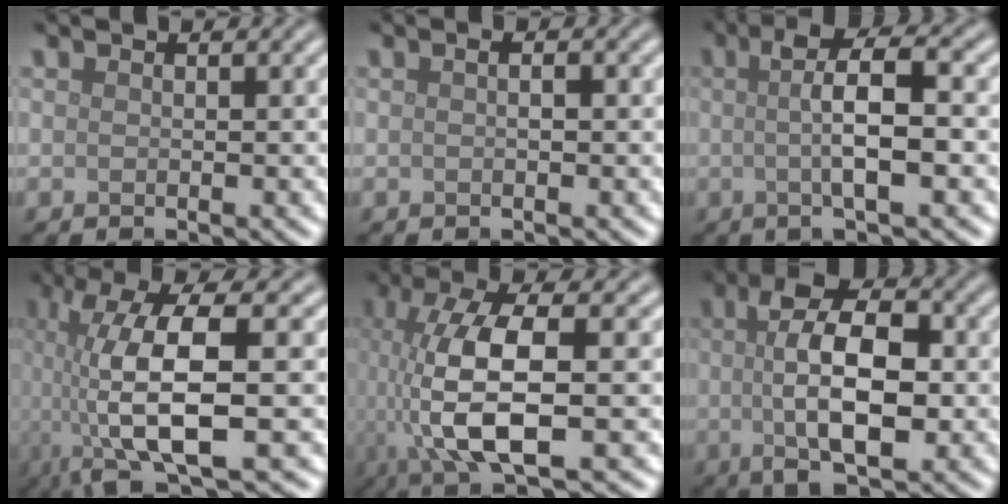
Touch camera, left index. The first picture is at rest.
{"total": 0.8, "force": [0.0, 0.2, 0.8], "torque": [-0.015, 0.002, 0.001]}
{"total": 5.9, "force": [0.0, 1.2, 5.7], "torque": [-0.090, 0.006, -0.002]}
{"total": 10.4, "force": [-0.9, 3.1, 9.9], "torque": [-0.184, 0.000, -0.021]}
{"total": 10.2, "force": [-1.3, 3.3, 9.5], "torque": [-0.196, 0.001, -0.027]}
{"total": 8.2, "force": [0.1, 3.4, 7.5], "torque": [-0.127, 0.010, -0.009]}